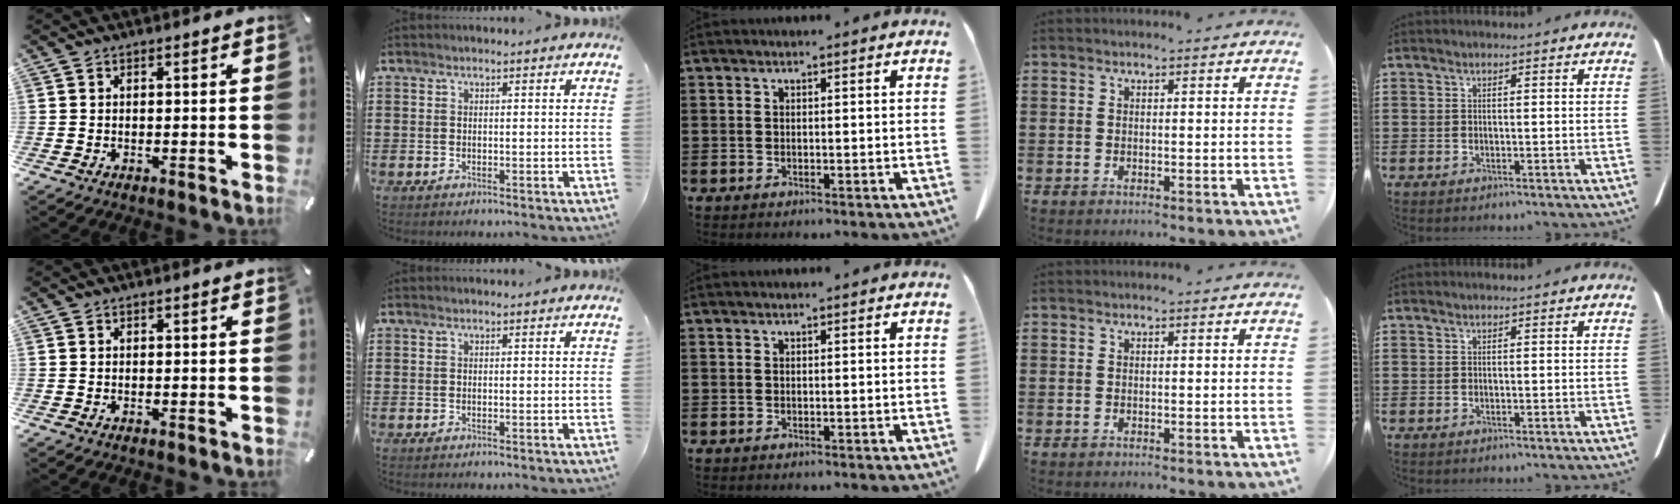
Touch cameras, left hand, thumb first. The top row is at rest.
{}